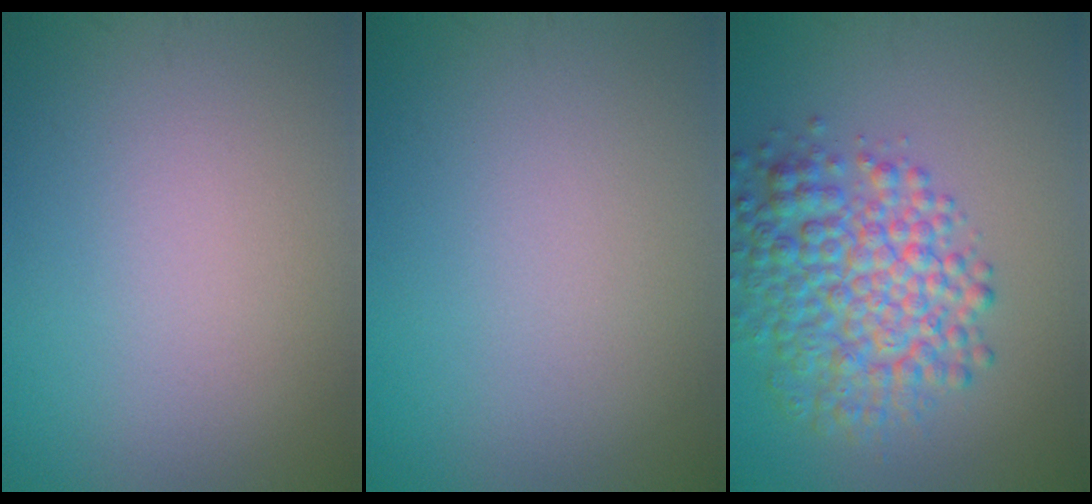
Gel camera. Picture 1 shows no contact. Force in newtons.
{"total": 0.0}
{"total": 7.0, "press": 7.0, "slide": 0.0}